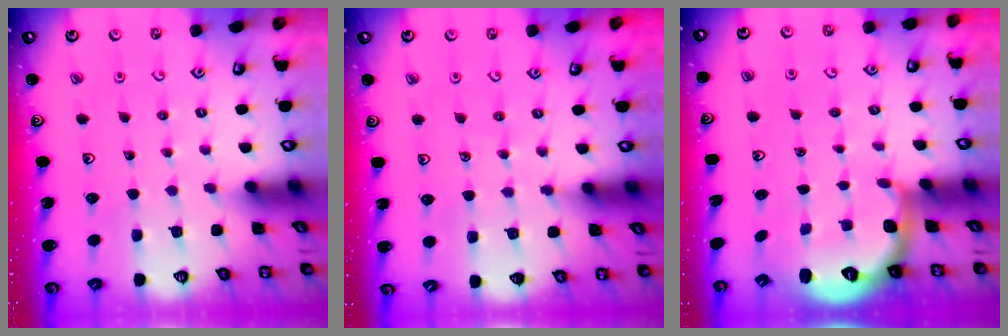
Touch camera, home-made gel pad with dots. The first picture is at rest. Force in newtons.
{"total": 5.1, "press": 5.0, "slide": 0.9}
{"total": 2.6, "press": 1.6, "slide": 2.1}